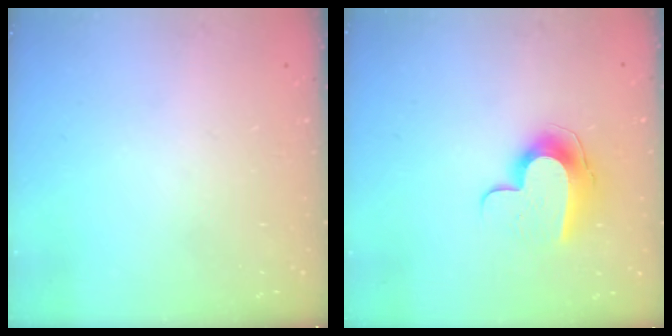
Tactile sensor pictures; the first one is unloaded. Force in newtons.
{"total": 10.4, "press": 10.4, "slide": 0.3}